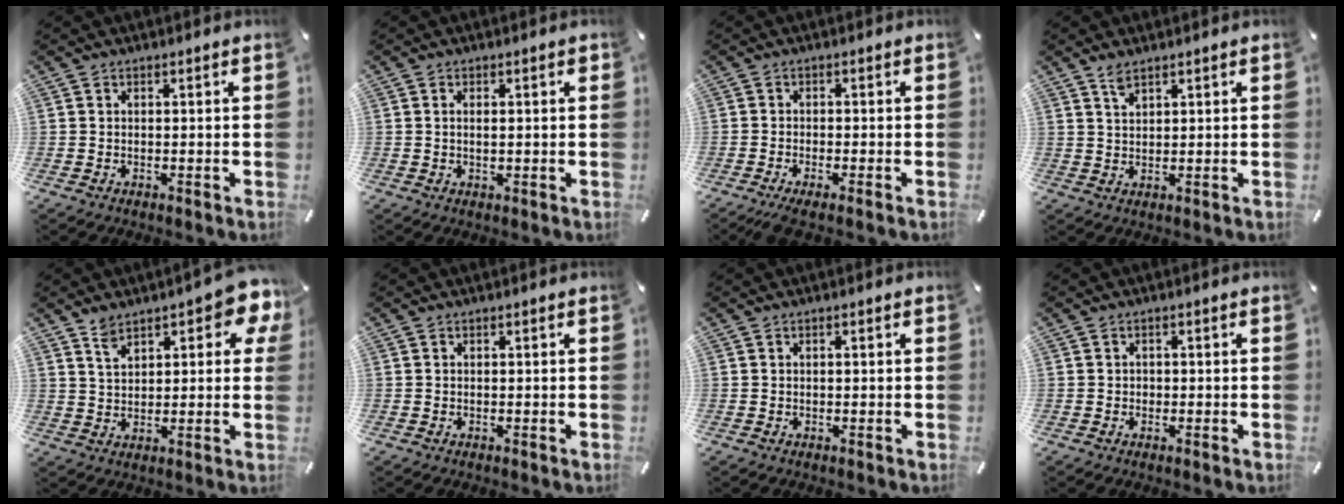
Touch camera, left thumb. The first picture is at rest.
{"total": 1.9, "force": [0.2, 0.7, 1.7], "torque": [-0.034, 0.004, 0.001]}
{"total": 2.5, "force": [-1.4, 0.2, 2.1], "torque": [-0.040, -0.004, -0.026]}
{"total": 2.8, "force": [2.0, 1.0, 1.7], "torque": [-0.037, 0.000, 0.037]}
{"total": 10.5, "force": [6.4, 5.1, 6.6], "torque": [-0.093, -0.025, 0.111]}
{"total": 0.0}
{"total": 0.5, "force": [0.1, 0.1, 0.5], "torque": [-0.009, 0.000, 0.001]}
{"total": 0.8, "force": [-0.2, 0.7, 0.4], "torque": [-0.008, 0.004, -0.007]}